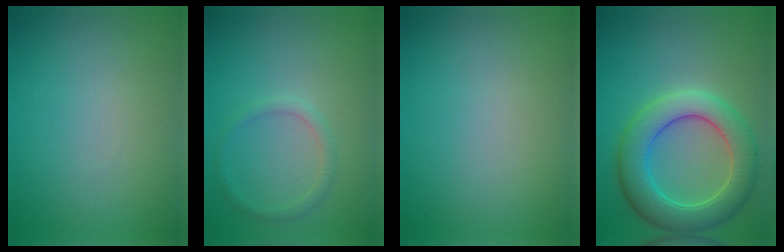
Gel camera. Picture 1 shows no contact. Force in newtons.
{"total": 1.3, "press": 1.3, "slide": 0.1}
{"total": 0.0}
{"total": 7.1, "press": 7.0, "slide": 0.6}